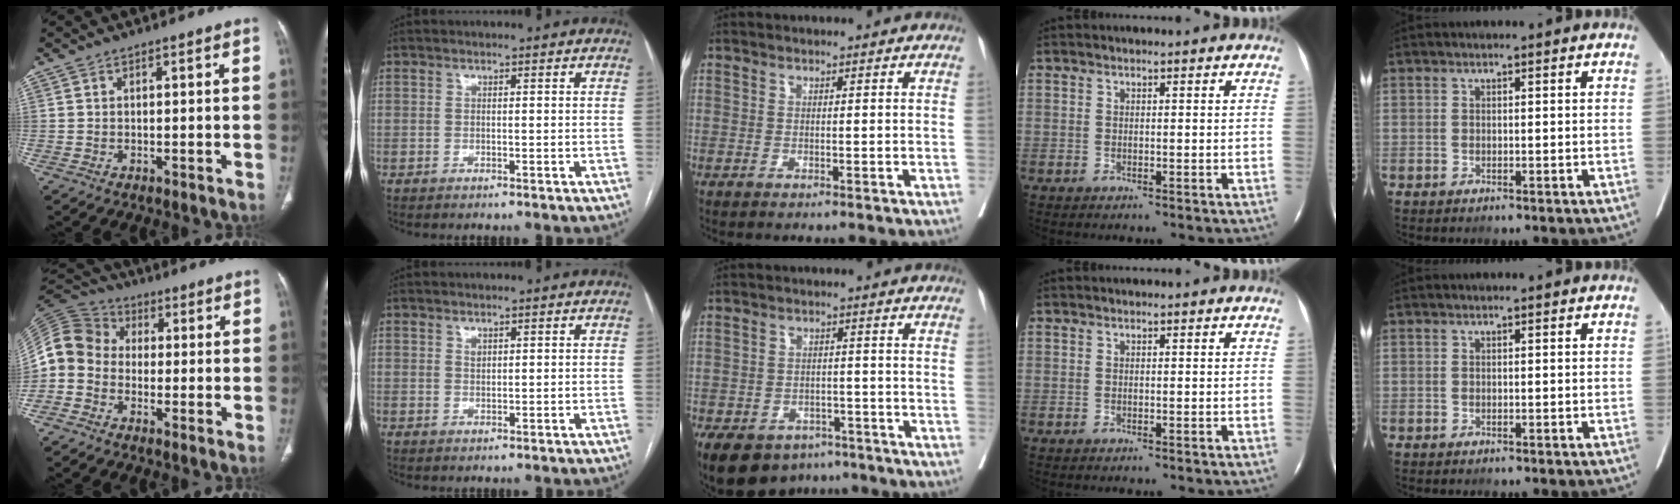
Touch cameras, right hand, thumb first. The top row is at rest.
{"thumb": {"total": 9.7, "force": [-1.7, 8.7, 3.9], "torque": [-0.076, 0.041, -0.053]}, "index": {"total": 1.0, "force": [0.5, 0.8, 0.5], "torque": [-0.008, -0.002, 0.009]}, "middle": {"total": 13.6, "force": [-8.7, 9.1, 5.3], "torque": [-0.129, -0.004, -0.115]}}